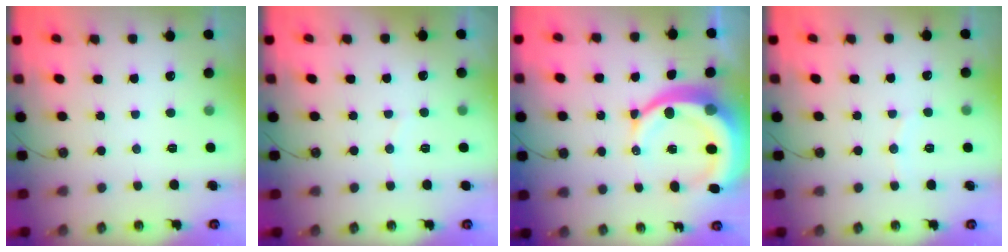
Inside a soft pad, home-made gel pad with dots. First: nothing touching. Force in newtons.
{"total": 2.3, "press": 2.0, "slide": 1.0}
{"total": 16.9, "press": 16.8, "slide": 1.9}
{"total": 4.8, "press": 4.8, "slide": 0.5}